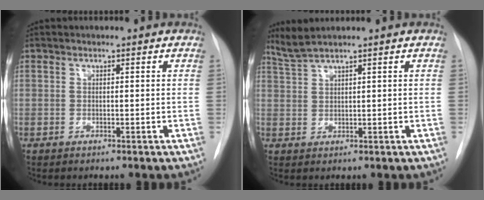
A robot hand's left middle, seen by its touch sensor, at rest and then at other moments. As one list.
[{"total": 2.9, "force": [2.6, -0.7, 1.1], "torque": [-0.034, 0.011, 0.063]}]